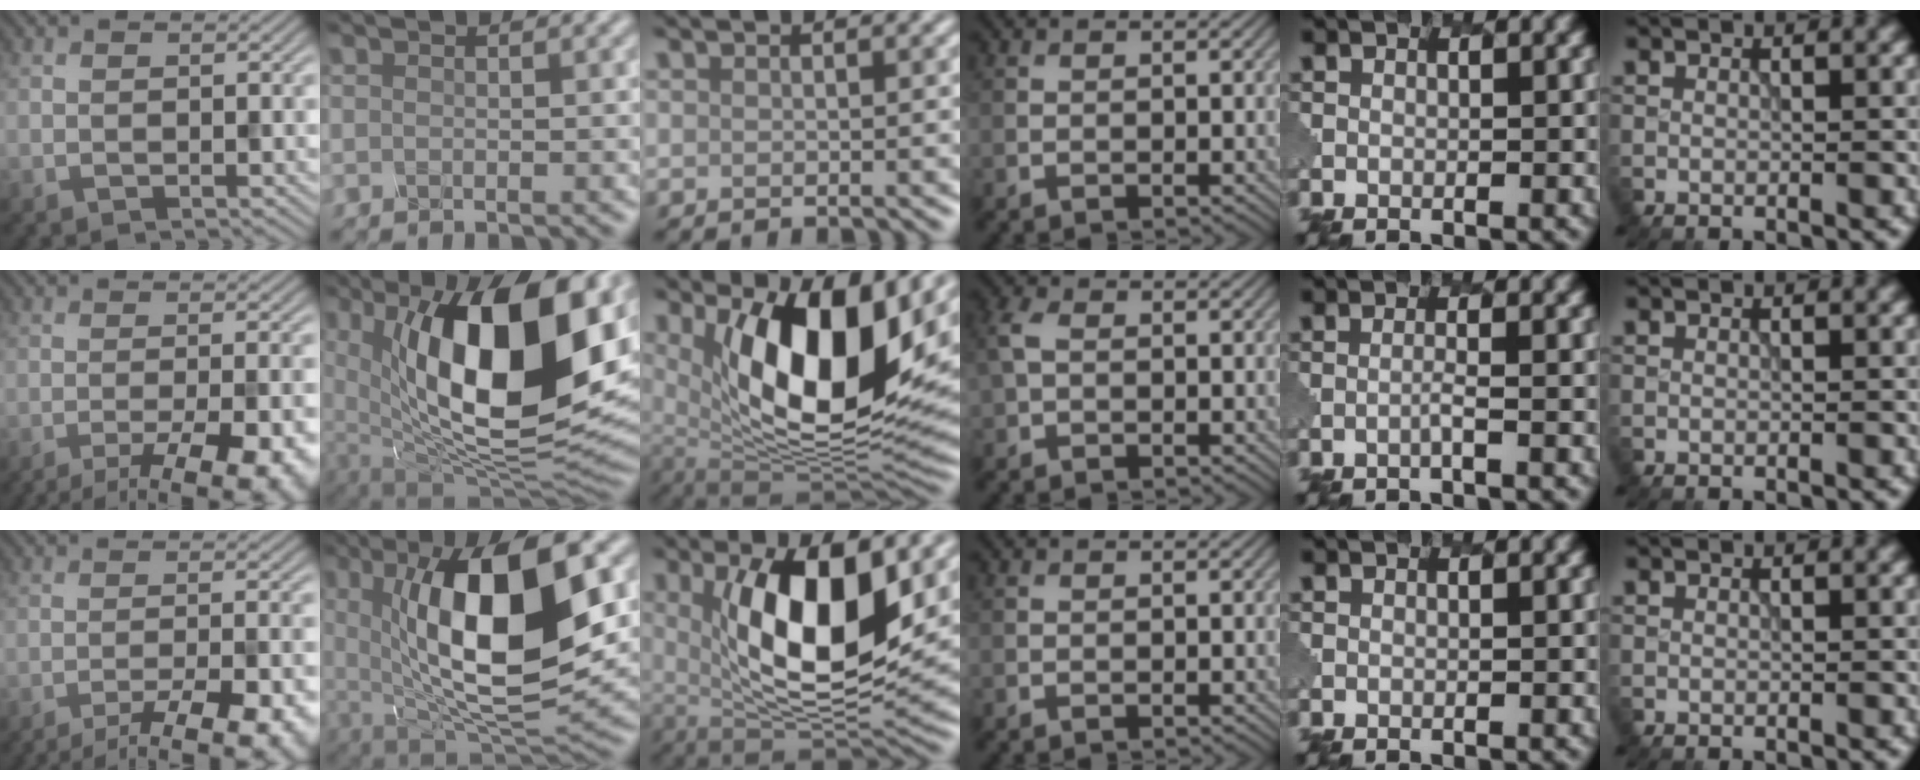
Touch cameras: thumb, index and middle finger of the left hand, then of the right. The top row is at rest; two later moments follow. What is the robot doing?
{"motion": "unscrew", "object": "spray bottle"}